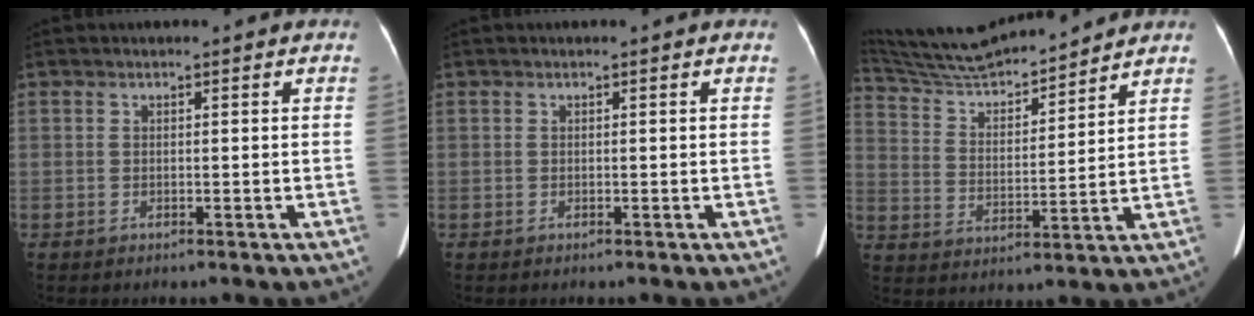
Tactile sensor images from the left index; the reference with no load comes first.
{"total": 0.0}
{"total": 16.7, "force": [15.7, 1.3, 5.5], "torque": [-0.104, 0.009, 0.274]}